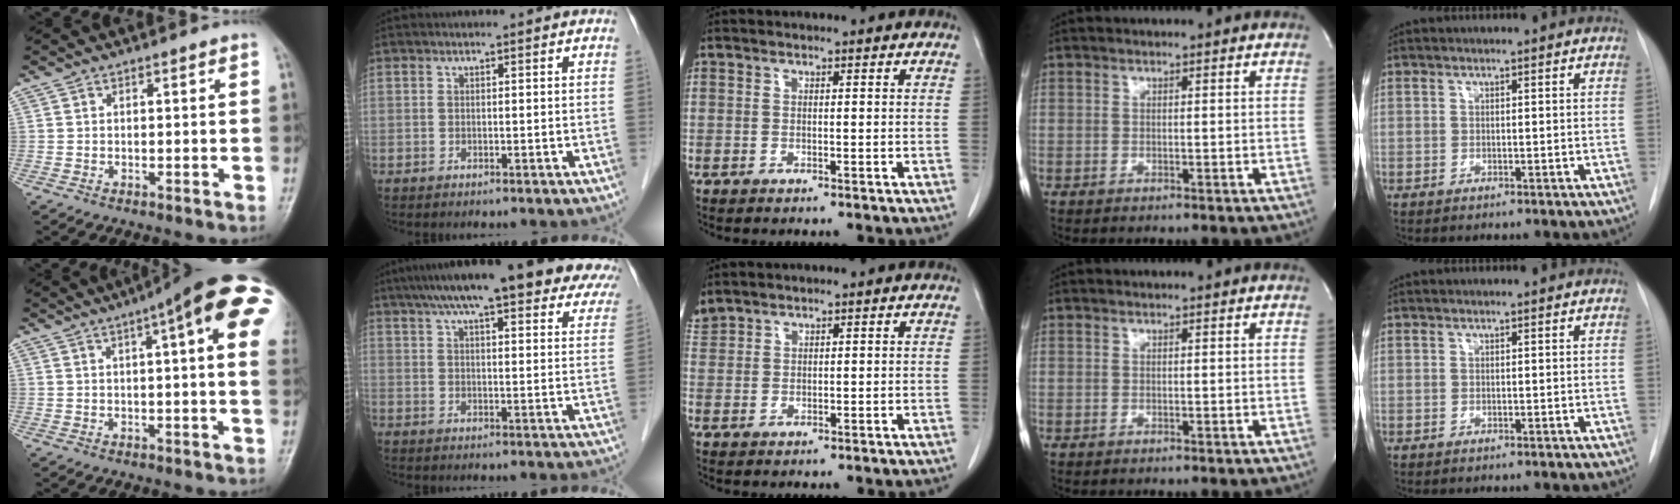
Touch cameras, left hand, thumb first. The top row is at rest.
{"thumb": {"total": 19.5, "force": [7.2, 4.2, 17.6], "torque": [-0.225, 0.020, 0.088]}, "index": {"total": 24.5, "force": [19.6, 4.2, 14.0], "torque": [-0.204, 0.033, 0.241]}, "middle": {"total": 2.3, "force": [2.3, 0.4, 0.2], "torque": [-0.013, 0.020, 0.051]}}